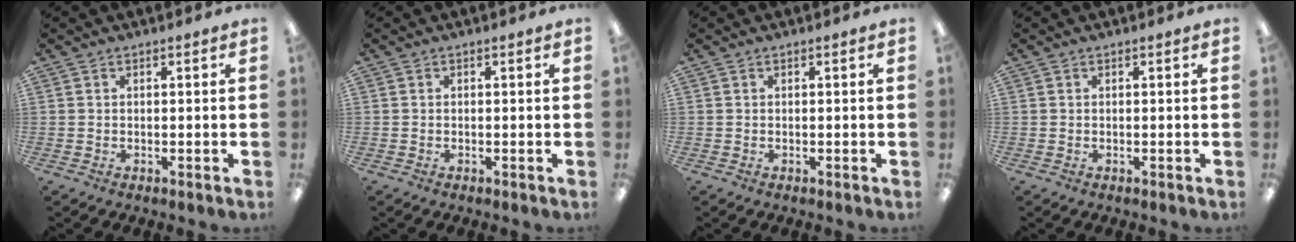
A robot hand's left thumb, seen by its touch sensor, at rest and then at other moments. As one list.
[{"total": 0.0}, {"total": 0.0}, {"total": 0.0}]